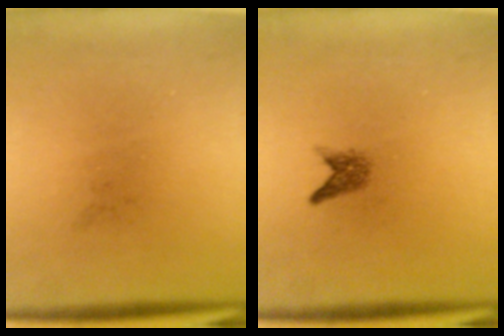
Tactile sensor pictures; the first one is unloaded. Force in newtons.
{"total": 1.5}